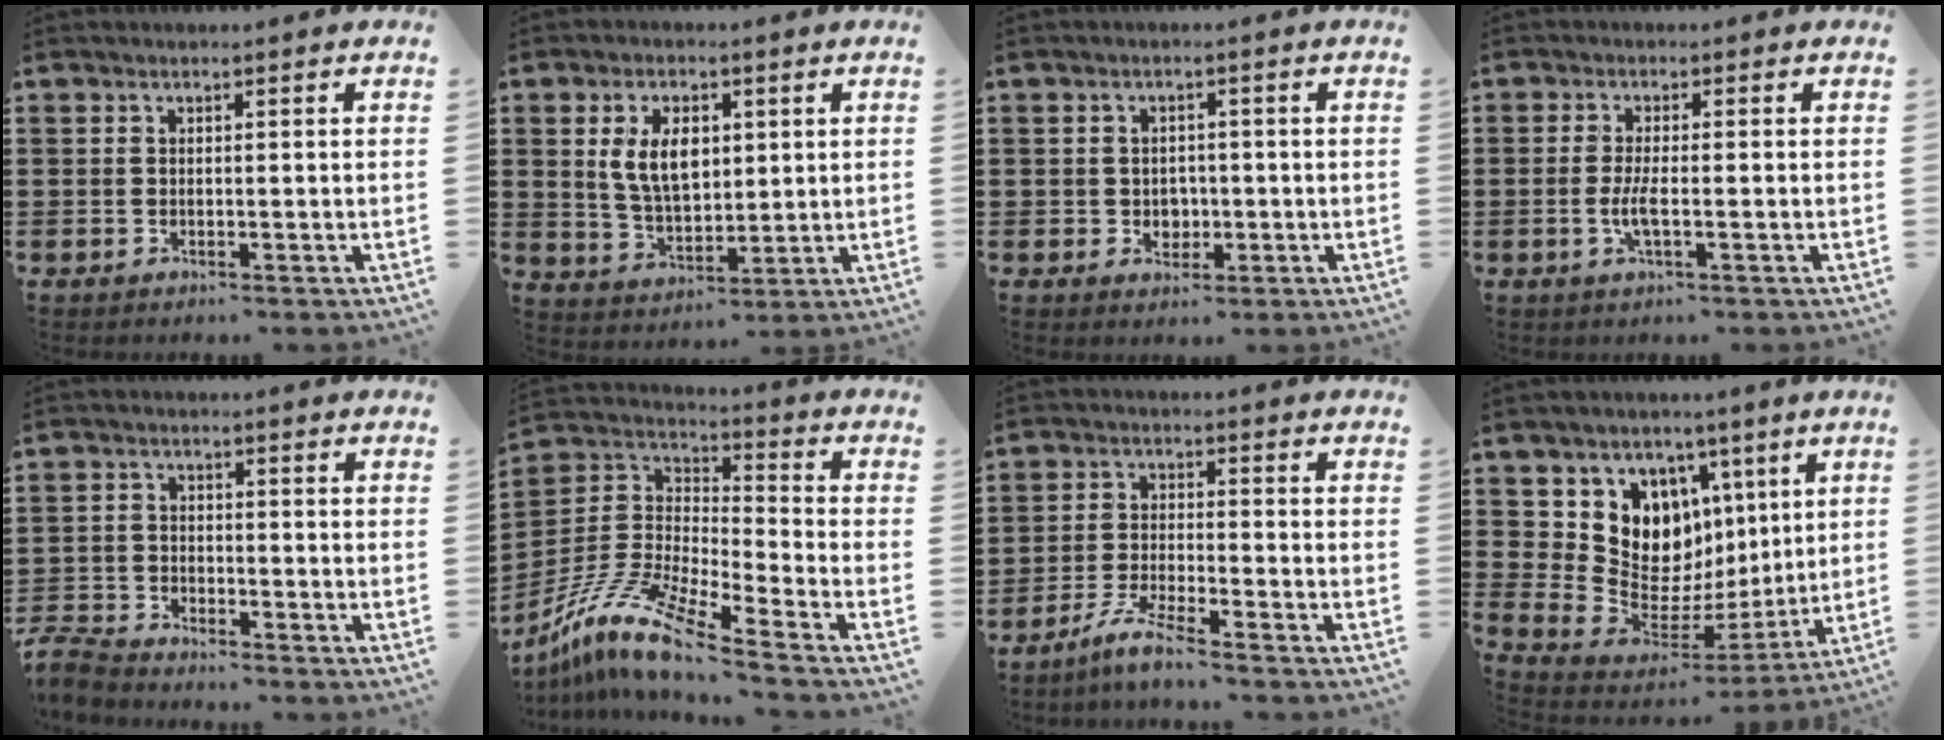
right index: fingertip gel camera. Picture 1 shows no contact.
{"total": 7.7, "force": [1.8, 4.5, 6.0], "torque": [-0.134, 0.006, 0.027]}
{"total": 2.4, "force": [-0.3, 2.2, 1.0], "torque": [-0.019, 0.003, -0.012]}
{"total": 3.5, "force": [-0.8, 0.7, 3.3], "torque": [-0.081, -0.010, -0.022]}
{"total": 3.9, "force": [-3.8, 0.7, 0.5], "torque": [-0.034, -0.006, -0.085]}
{"total": 11.6, "force": [-9.5, 1.2, 6.7], "torque": [-0.162, 0.003, -0.198]}
{"total": 4.8, "force": [-4.2, -0.2, 2.4], "torque": [-0.061, -0.013, -0.085]}
{"total": 10.0, "force": [4.3, 8.8, 2.4], "torque": [-0.082, -0.053, 0.087]}